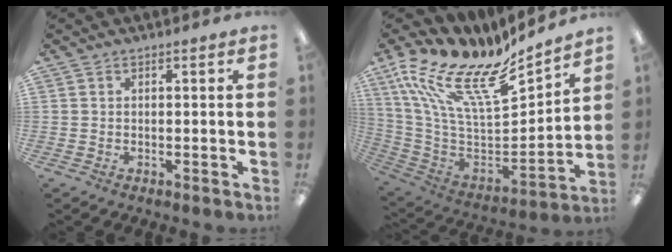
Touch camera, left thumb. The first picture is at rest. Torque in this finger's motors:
{"motor_torque": [0.39, 0.23, 1.20, -1.57, 0.45]}